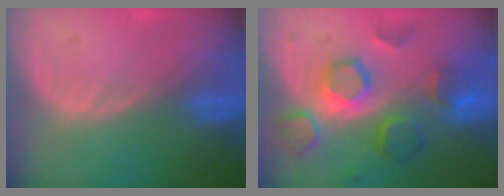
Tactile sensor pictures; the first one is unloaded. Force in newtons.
{"total": 8.3, "press": 8.1, "slide": 2.0}